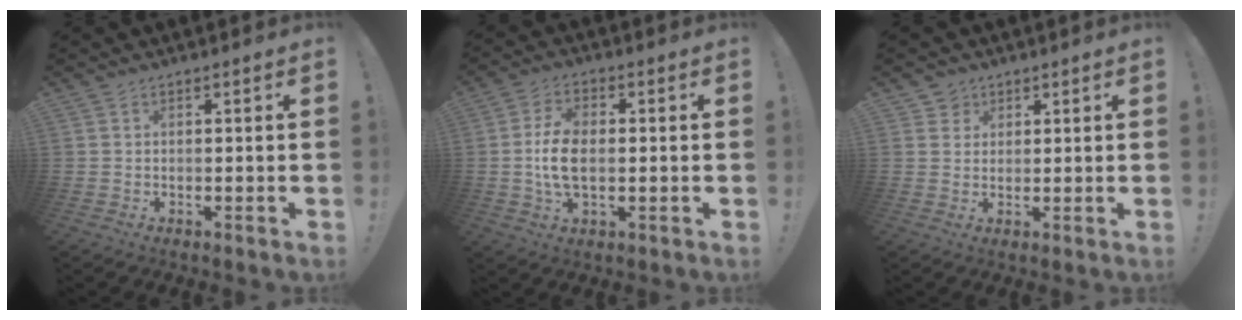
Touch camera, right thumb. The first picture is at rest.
{"total": 9.3, "force": [-0.5, 5.4, 7.6], "torque": [-0.139, -0.008, -0.013]}
{"total": 3.2, "force": [1.7, 2.6, 0.2], "torque": [-0.003, -0.009, 0.031]}